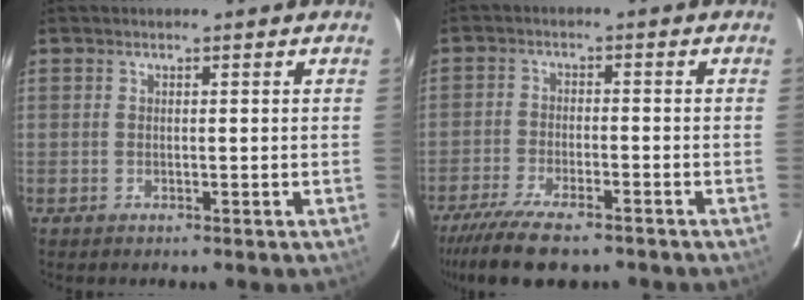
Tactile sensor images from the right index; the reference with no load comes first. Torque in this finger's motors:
{"motor_torque": [1.15, -0.99, 0.52, 0.12]}